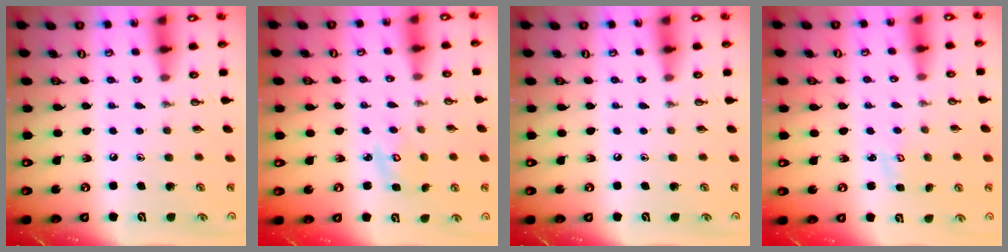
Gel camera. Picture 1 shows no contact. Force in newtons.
{"total": 3.0, "press": 3.0, "slide": 0.1}
{"total": 0.0}
{"total": 2.5, "press": 2.5, "slide": 0.2}